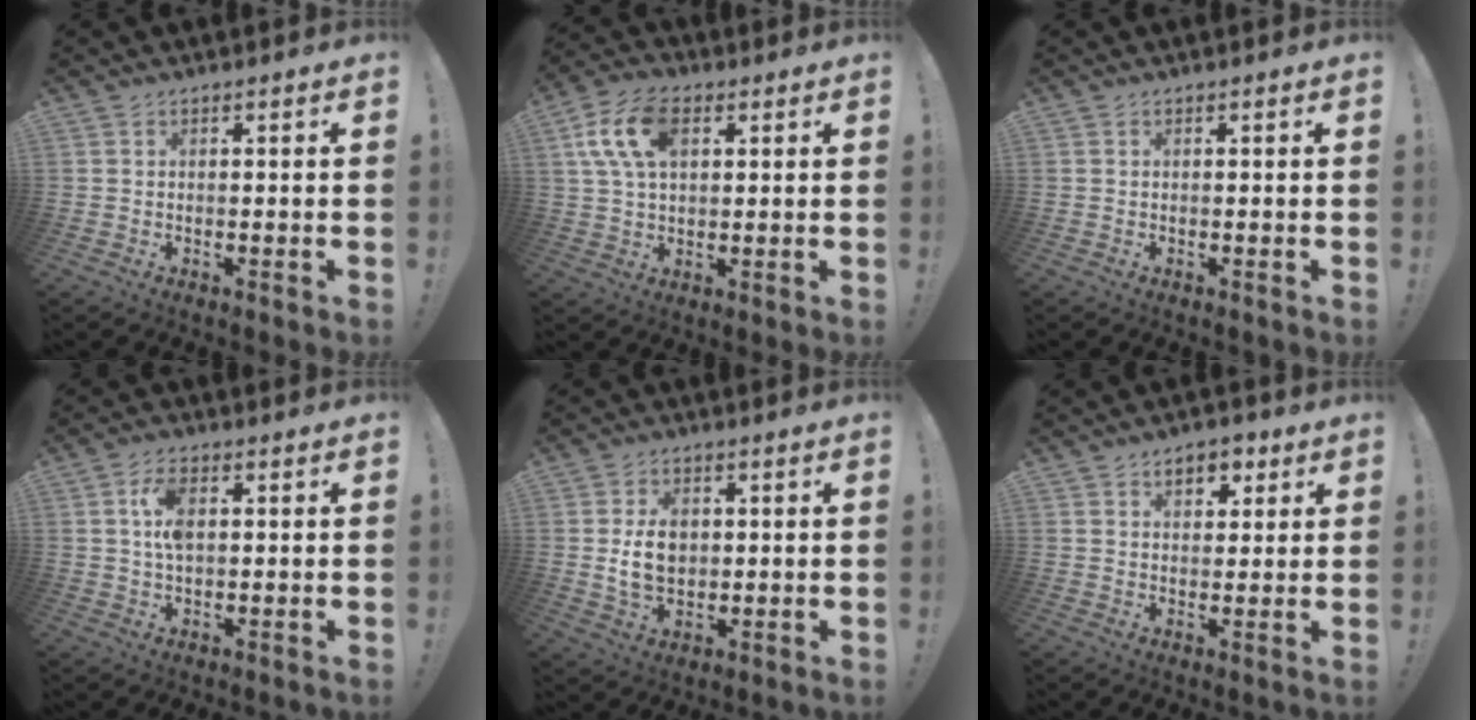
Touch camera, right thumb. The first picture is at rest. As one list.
[{"total": 13.4, "force": [4.2, 8.1, 9.9], "torque": [-0.187, 0.009, 0.081]}, {"total": 0.0}, {"total": 6.8, "force": [1.4, 3.7, 5.5], "torque": [-0.101, 0.001, 0.021]}, {"total": 8.8, "force": [0.6, 6.3, 6.1], "torque": [-0.095, 0.004, 0.009]}, {"total": 6.2, "force": [3.0, 4.2, 3.3], "torque": [-0.036, -0.004, 0.051]}]